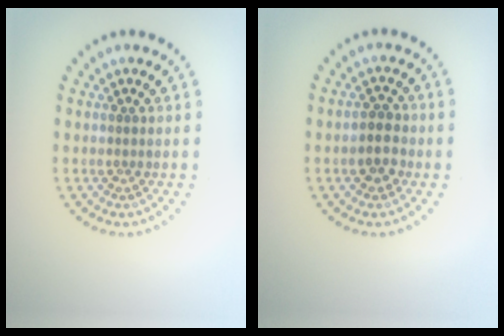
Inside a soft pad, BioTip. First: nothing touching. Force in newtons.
{"total": 2.4, "press": 2.3, "slide": 0.6}